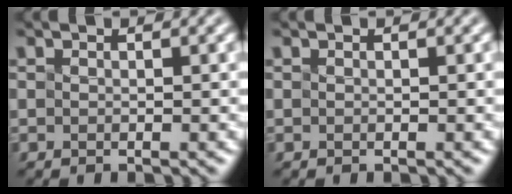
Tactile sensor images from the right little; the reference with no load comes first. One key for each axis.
{"total": 0.0}